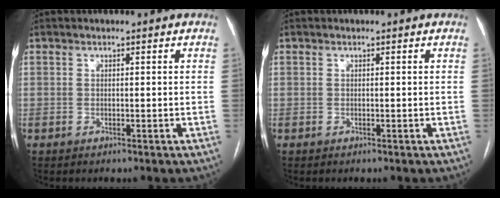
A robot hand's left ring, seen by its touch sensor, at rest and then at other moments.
{"total": 0.0}